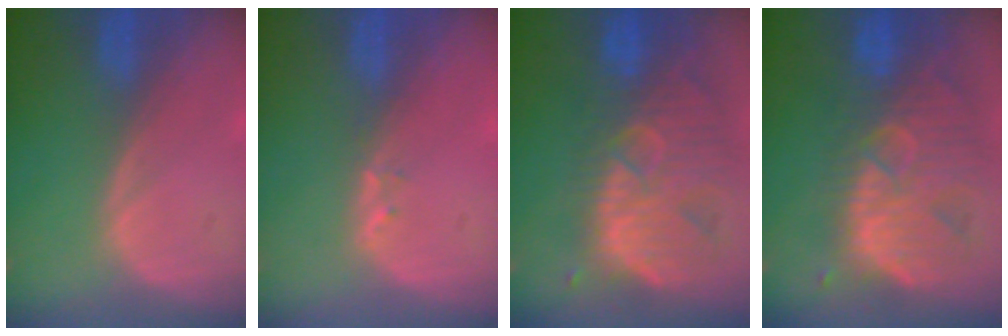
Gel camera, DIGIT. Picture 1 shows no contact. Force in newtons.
{"total": 1.0, "press": 0.9, "slide": 0.5}
{"total": 12.5, "press": 11.0, "slide": 6.0}
{"total": 12.5, "press": 11.0, "slide": 6.0}